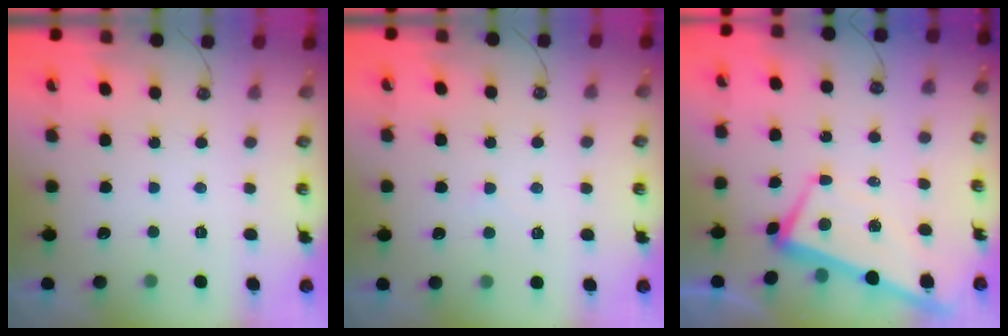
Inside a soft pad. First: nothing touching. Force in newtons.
{"total": 2.0, "press": 2.0, "slide": 0.4}
{"total": 0.9, "press": 0.5, "slide": 0.7}